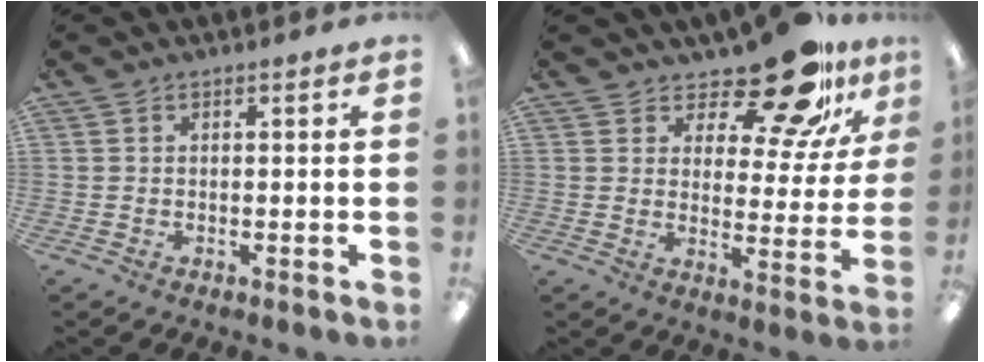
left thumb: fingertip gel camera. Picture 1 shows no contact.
{"total": 16.3, "force": [12.7, 6.0, 8.1], "torque": [-0.125, -0.089, 0.217]}